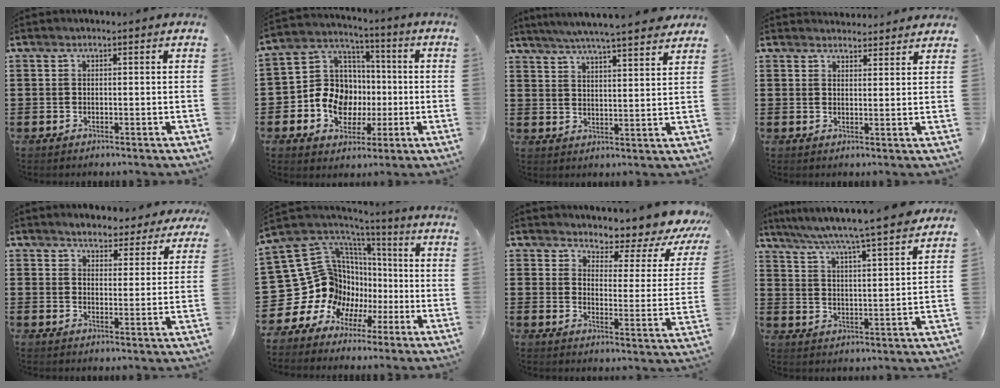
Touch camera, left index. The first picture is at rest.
{"total": 10.0, "force": [-1.7, 9.1, 3.8], "torque": [-0.107, 0.011, -0.028]}
{"total": 5.6, "force": [5.2, -0.3, 2.0], "torque": [-0.057, -0.023, 0.091]}
{"total": 2.6, "force": [2.6, 0.4, 0.0], "torque": [0.002, -0.010, 0.048]}
{"total": 3.7, "force": [3.6, 0.8, 0.0], "torque": [-0.019, -0.010, 0.064]}
{"total": 14.9, "force": [-3.1, 13.7, 4.9], "torque": [-0.174, -0.042, -0.020]}
{"total": 4.5, "force": [4.0, 1.0, 1.8], "torque": [-0.035, -0.044, 0.057]}
{"total": 5.7, "force": [5.0, -1.1, 2.4], "torque": [-0.069, -0.044, 0.078]}